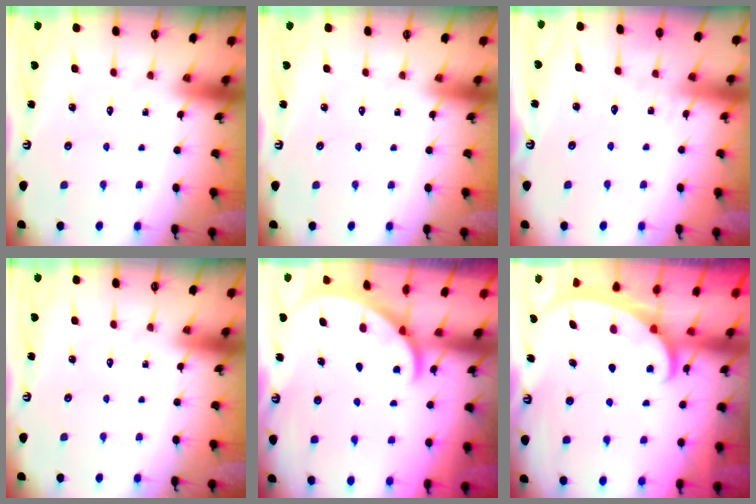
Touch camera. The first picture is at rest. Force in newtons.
{"total": 0.0}
{"total": 4.7, "press": 4.7, "slide": 0.6}
{"total": 0.0}
{"total": 2.0, "press": 2.0, "slide": 0.1}
{"total": 2.1, "press": 2.1, "slide": 0.3}